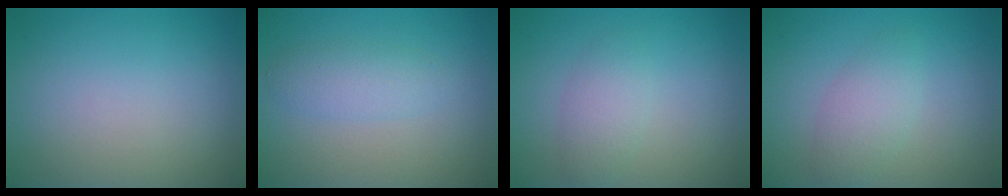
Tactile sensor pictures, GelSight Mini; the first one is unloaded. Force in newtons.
{"total": 2.3, "press": 2.3, "slide": 0.2}
{"total": 2.2, "press": 2.2, "slide": 0.1}
{"total": 2.7, "press": 2.7, "slide": 0.1}